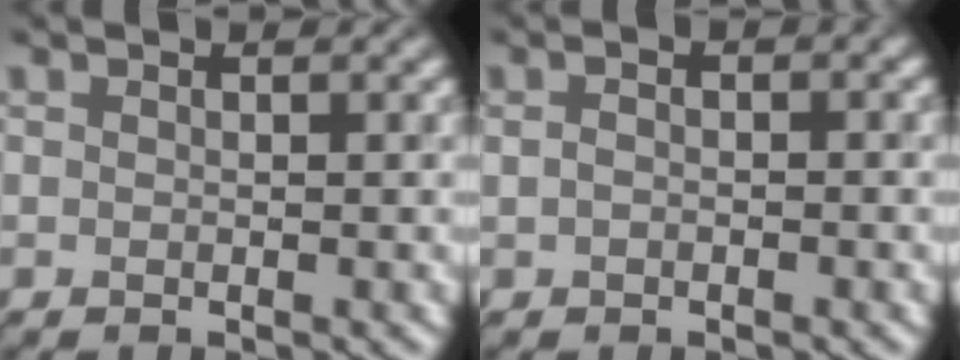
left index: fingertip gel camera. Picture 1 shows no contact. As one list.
[{"total": 1.4, "force": [0.1, 0.7, 1.1], "torque": [-0.020, 0.003, -0.006]}]